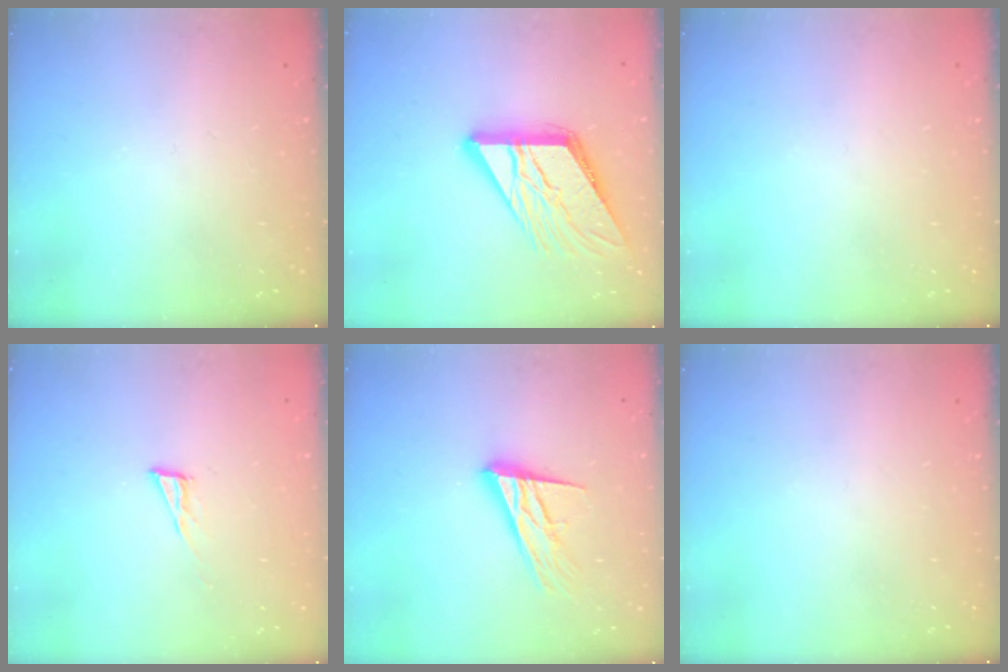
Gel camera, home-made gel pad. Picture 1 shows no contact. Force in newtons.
{"total": 16.2, "press": 16.1, "slide": 1.8}
{"total": 0.0}
{"total": 5.7, "press": 5.5, "slide": 1.4}
{"total": 15.6, "press": 15.1, "slide": 3.7}
{"total": 0.0}